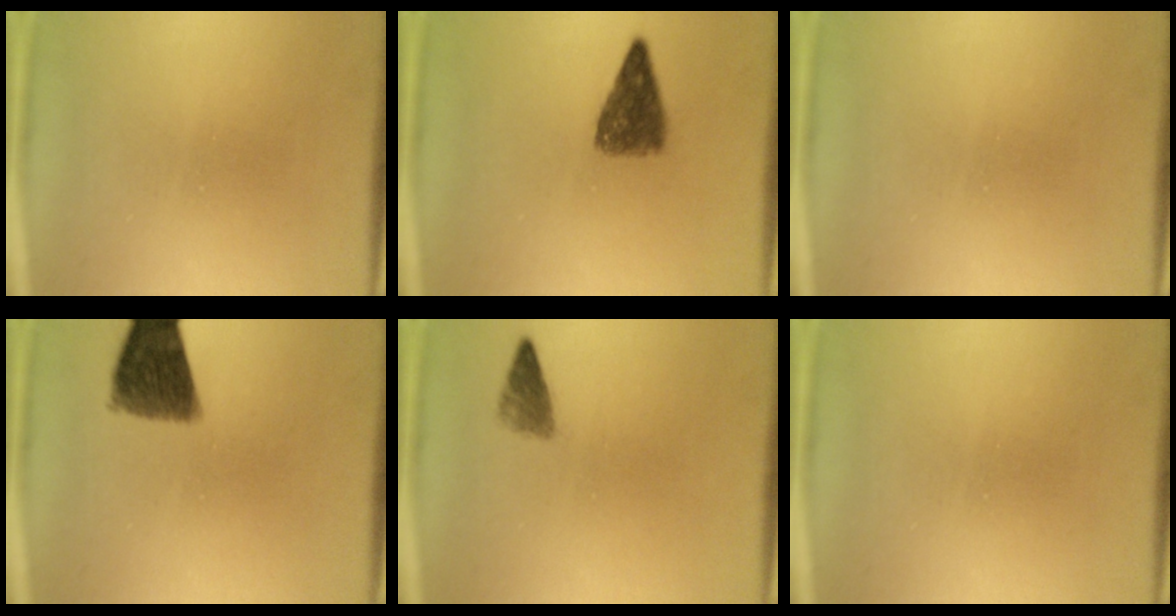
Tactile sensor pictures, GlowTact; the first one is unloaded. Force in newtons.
{"total": 4.5}
{"total": 0.0}
{"total": 9.6}
{"total": 2.2}
{"total": 0.0}